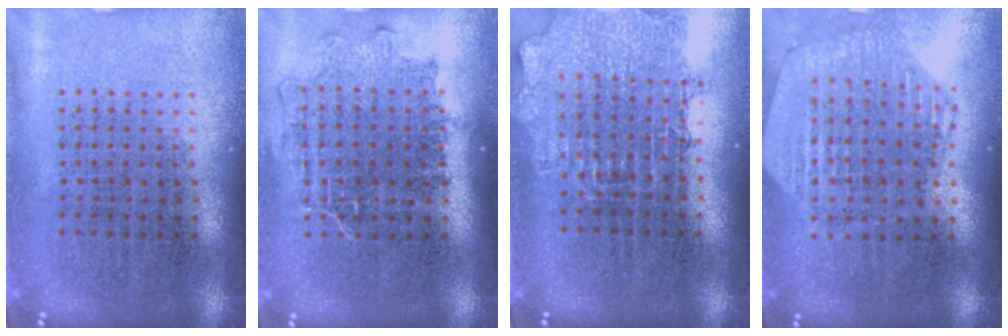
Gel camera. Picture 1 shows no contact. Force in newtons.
{"total": 1.2, "press": 1.1, "slide": 0.6}
{"total": 1.6, "press": 1.3, "slide": 0.8}
{"total": 1.1, "press": 1.1, "slide": 0.1}